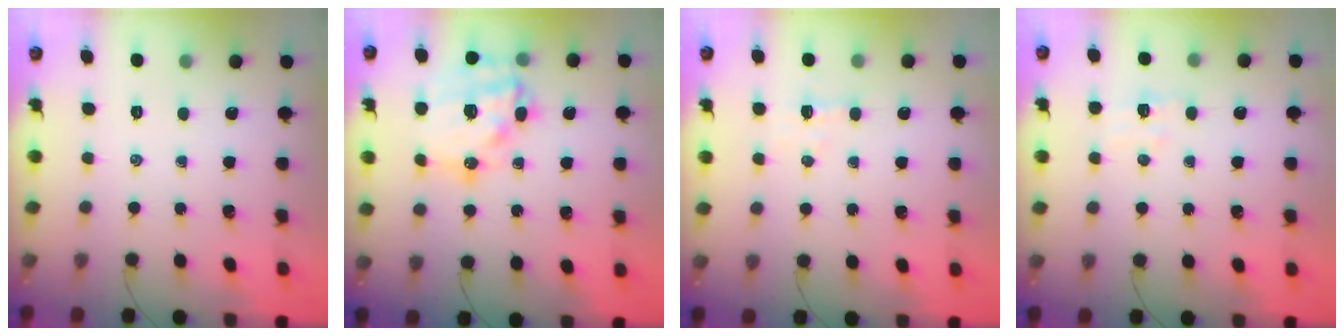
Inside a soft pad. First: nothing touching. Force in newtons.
{"total": 19.2, "press": 18.8, "slide": 3.9}
{"total": 3.3, "press": 3.2, "slide": 0.9}
{"total": 3.9, "press": 3.8, "slide": 0.9}